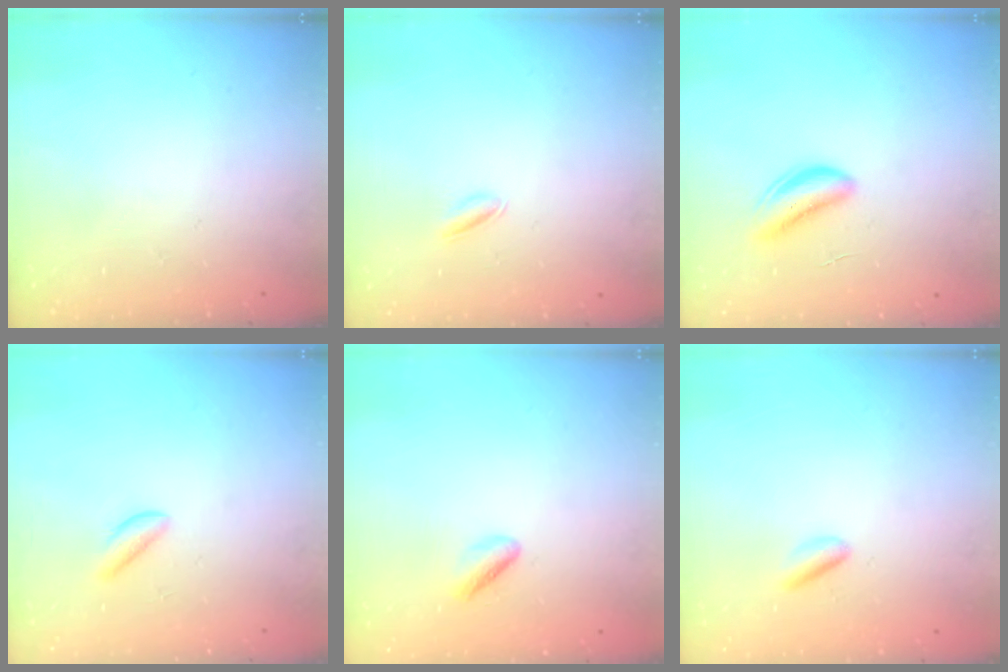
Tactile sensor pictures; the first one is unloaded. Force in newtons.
{"total": 2.1, "press": 2.1, "slide": 0.6}
{"total": 5.8, "press": 5.7, "slide": 1.1}
{"total": 2.7, "press": 2.7, "slide": 0.3}
{"total": 1.7, "press": 1.4, "slide": 1.0}
{"total": 2.2, "press": 2.1, "slide": 0.5}